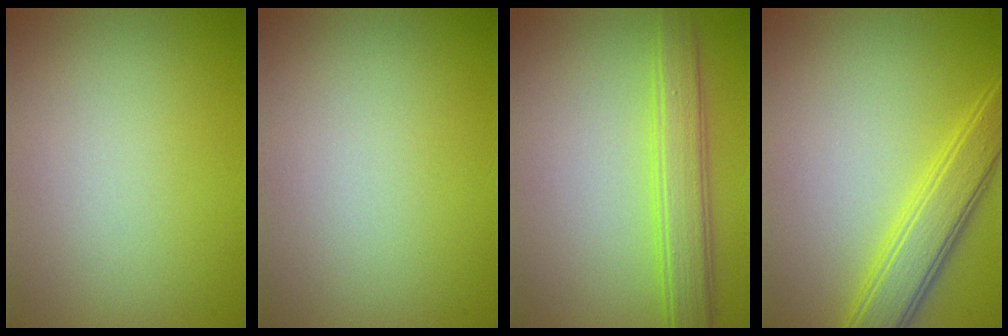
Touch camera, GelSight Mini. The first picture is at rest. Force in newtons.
{"total": 0.0}
{"total": 3.8, "press": 3.8, "slide": 0.1}
{"total": 4.4, "press": 4.4, "slide": 0.2}